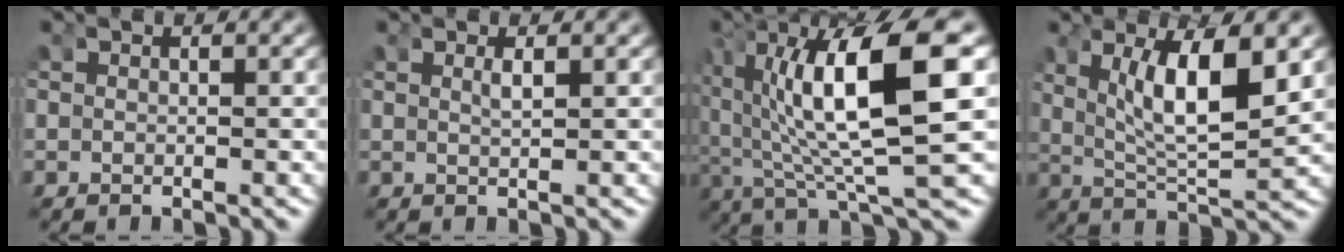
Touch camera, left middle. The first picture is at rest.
{"total": 1.2, "force": [0.4, -0.6, 1.0], "torque": [-0.019, -0.007, 0.016]}
{"total": 12.0, "force": [0.8, 3.8, 11.4], "torque": [-0.190, 0.004, 0.018]}
{"total": 7.3, "force": [2.2, 2.2, 6.7], "torque": [-0.114, -0.015, 0.048]}